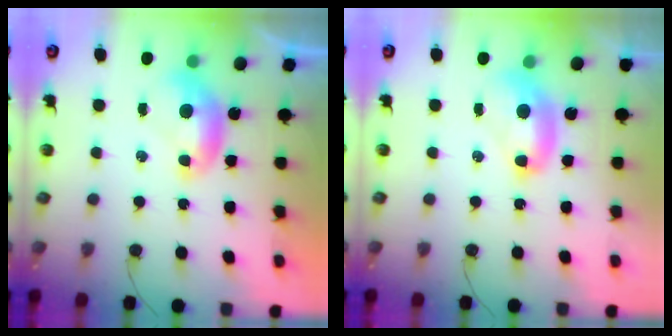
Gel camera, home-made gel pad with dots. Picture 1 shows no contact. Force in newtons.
{"total": 2.5, "press": 2.5, "slide": 0.1}